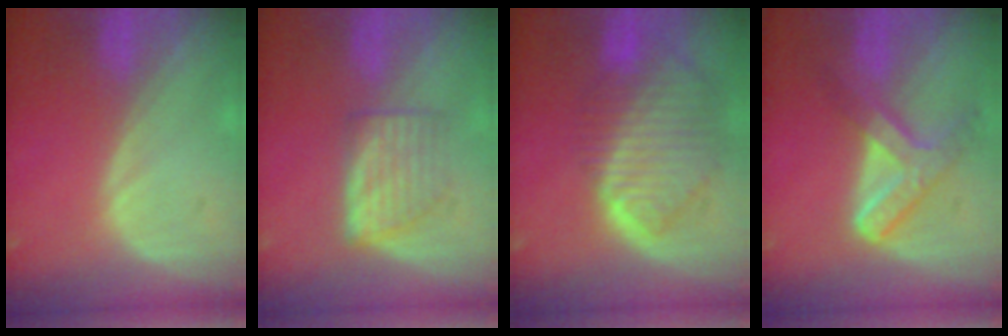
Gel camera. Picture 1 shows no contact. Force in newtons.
{"total": 5.2, "press": 5.0, "slide": 1.4}
{"total": 10.0, "press": 8.5, "slide": 5.2}
{"total": 7.2, "press": 6.2, "slide": 3.8}